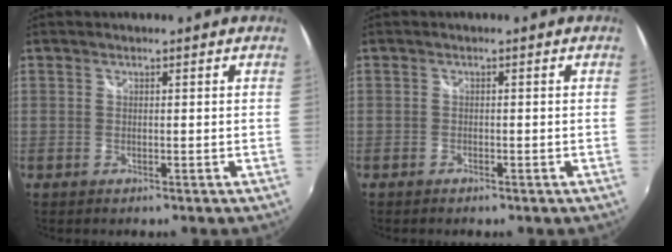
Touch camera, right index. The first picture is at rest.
{"total": 1.4, "force": [-1.2, 0.7, 0.3], "torque": [-0.009, -0.005, -0.020]}